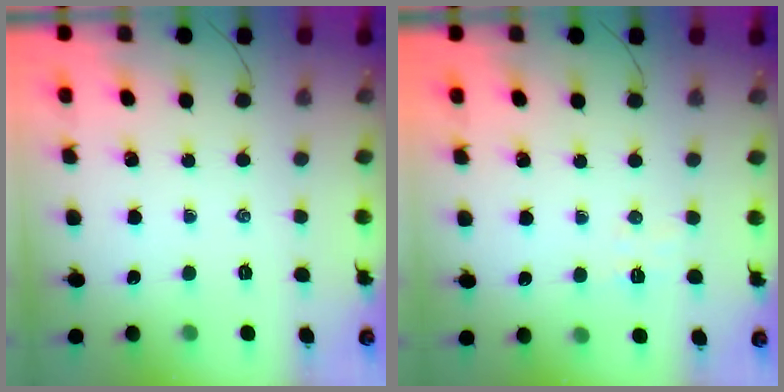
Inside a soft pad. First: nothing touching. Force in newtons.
{"total": 3.7, "press": 3.6, "slide": 0.9}